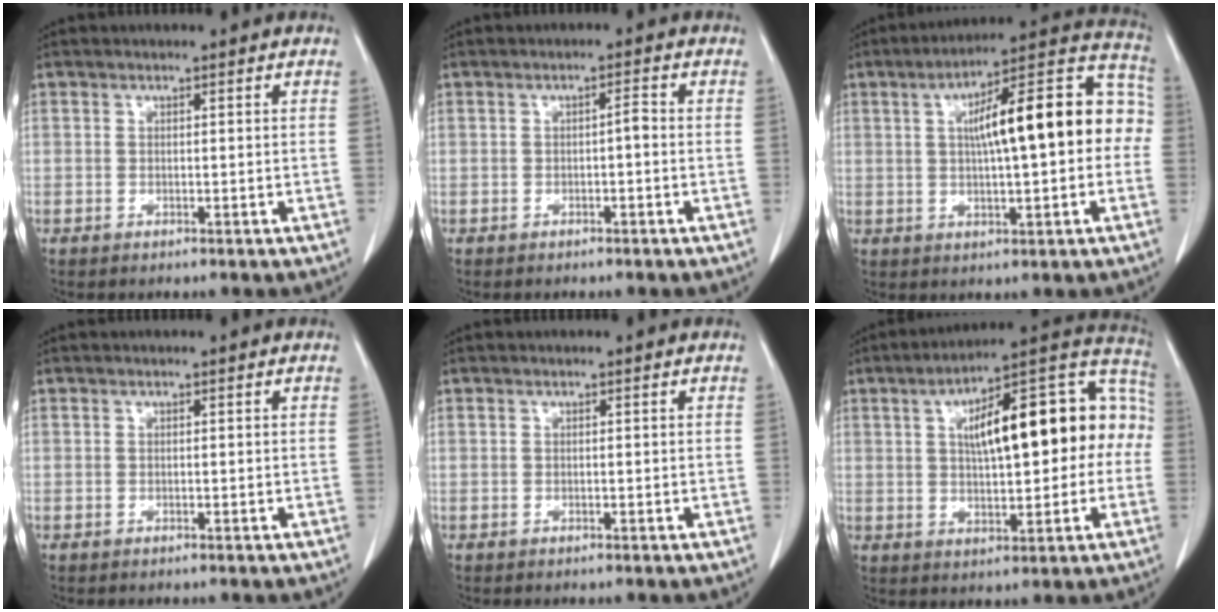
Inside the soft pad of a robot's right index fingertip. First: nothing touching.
{"total": 1.9, "force": [-0.3, 0.6, 1.8], "torque": [-0.034, 0.010, -0.002]}
{"total": 19.1, "force": [1.8, 4.9, 18.4], "torque": [-0.270, 0.052, 0.027]}
{"total": 0.0}
{"total": 0.0}
{"total": 22.0, "force": [2.8, 7.7, 20.5], "torque": [-0.310, 0.054, 0.042]}